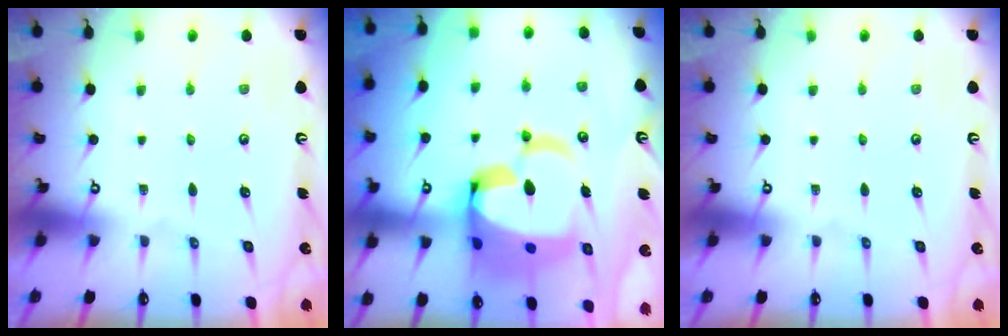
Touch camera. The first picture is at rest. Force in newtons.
{"total": 17.6, "press": 17.4, "slide": 2.3}
{"total": 0.0}